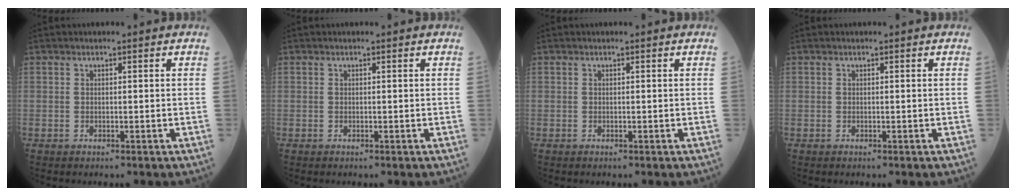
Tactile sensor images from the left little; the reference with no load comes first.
{"total": 0.0}
{"total": 0.0}
{"total": 0.0}